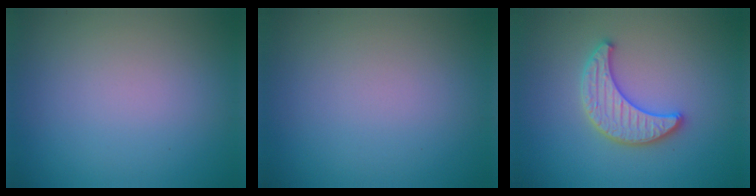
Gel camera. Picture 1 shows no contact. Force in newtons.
{"total": 0.0}
{"total": 3.4, "press": 3.3, "slide": 0.6}